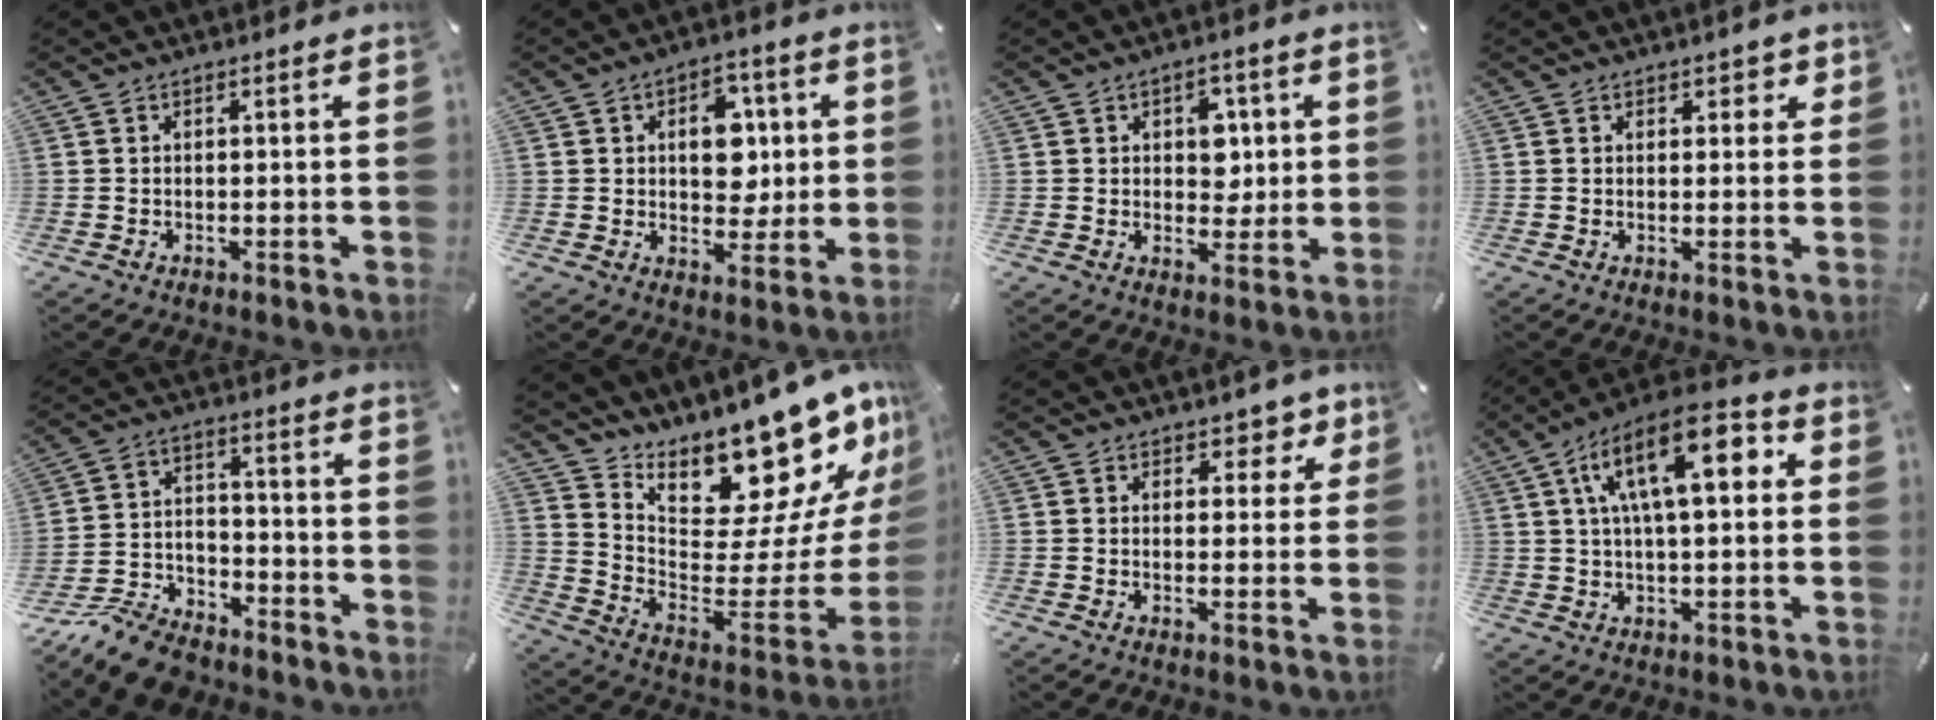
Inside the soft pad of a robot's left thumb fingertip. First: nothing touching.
{"total": 10.0, "force": [2.0, 7.3, 6.6], "torque": [-0.077, -0.003, 0.027]}
{"total": 6.3, "force": [1.5, 4.9, 3.6], "torque": [-0.036, -0.006, 0.016]}
{"total": 2.1, "force": [1.1, 1.6, 0.7], "torque": [0.007, -0.003, 0.012]}
{"total": 11.7, "force": [-9.7, 4.6, 4.7], "torque": [-0.083, 0.054, -0.186]}
{"total": 17.9, "force": [16.5, 4.9, 4.9], "torque": [-0.046, -0.168, 0.269]}
{"total": 5.1, "force": [3.5, 3.5, 1.3], "torque": [0.008, -0.026, 0.054]}
{"total": 15.8, "force": [5.3, 6.4, 13.4], "torque": [-0.222, -0.007, 0.085]}